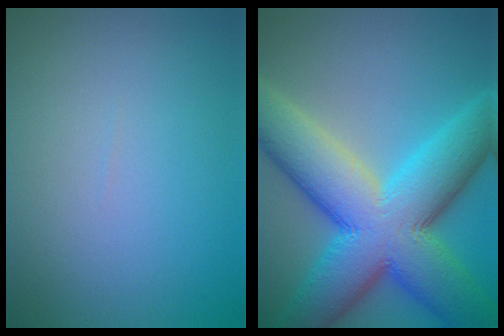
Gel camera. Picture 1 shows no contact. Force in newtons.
{"total": 14.0, "press": 14.0, "slide": 0.3}